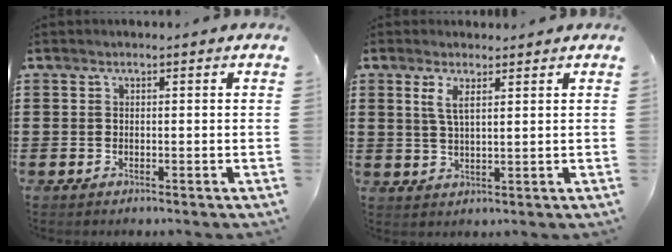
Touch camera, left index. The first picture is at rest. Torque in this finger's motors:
{"motor_torque": [0.29, -0.27, 0.09, 0.05]}